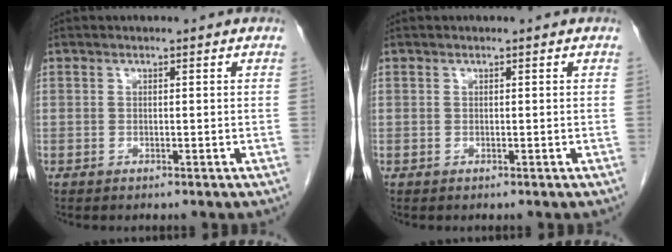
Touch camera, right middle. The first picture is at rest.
{"total": 0.0}